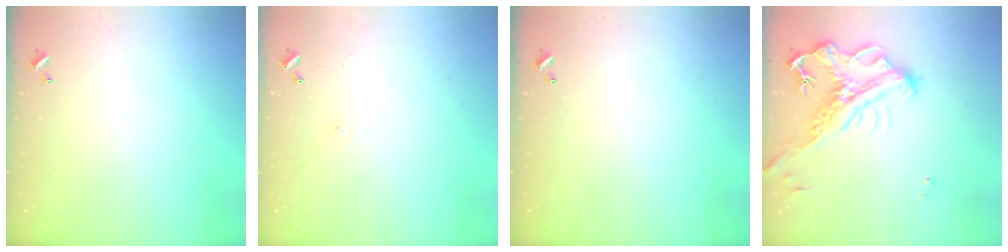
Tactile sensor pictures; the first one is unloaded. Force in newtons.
{"total": 0.6, "press": 0.2, "slide": 0.5}
{"total": 0.0}
{"total": 5.5, "press": 5.2, "slide": 1.6}